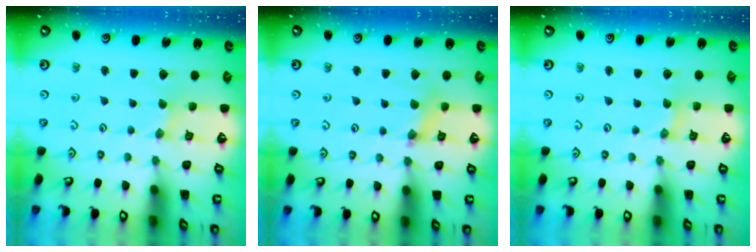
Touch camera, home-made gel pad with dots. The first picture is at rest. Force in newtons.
{"total": 3.9, "press": 3.9, "slide": 0.4}
{"total": 0.0}